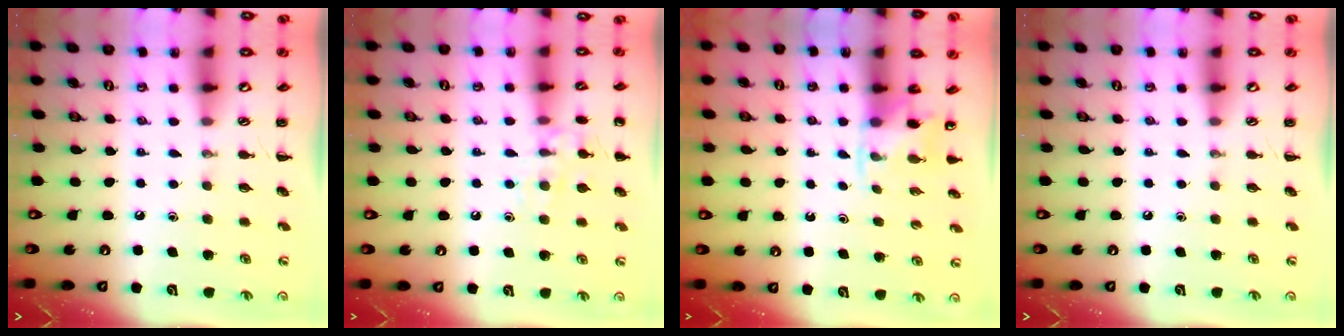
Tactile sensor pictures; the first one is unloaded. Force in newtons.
{"total": 9.7, "press": 9.7, "slide": 1.3}
{"total": 2.6, "press": 2.5, "slide": 0.9}
{"total": 0.0}